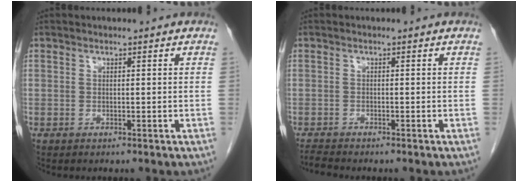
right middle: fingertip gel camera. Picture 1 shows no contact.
{"total": 1.6, "force": [-1.5, -0.4, 0.1], "torque": [-0.015, -0.013, -0.030]}